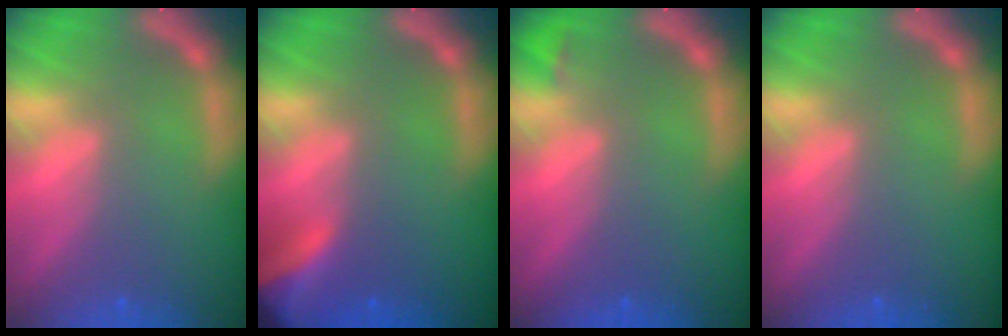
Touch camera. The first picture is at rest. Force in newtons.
{"total": 7.4}
{"total": 0.9}
{"total": 0.0}